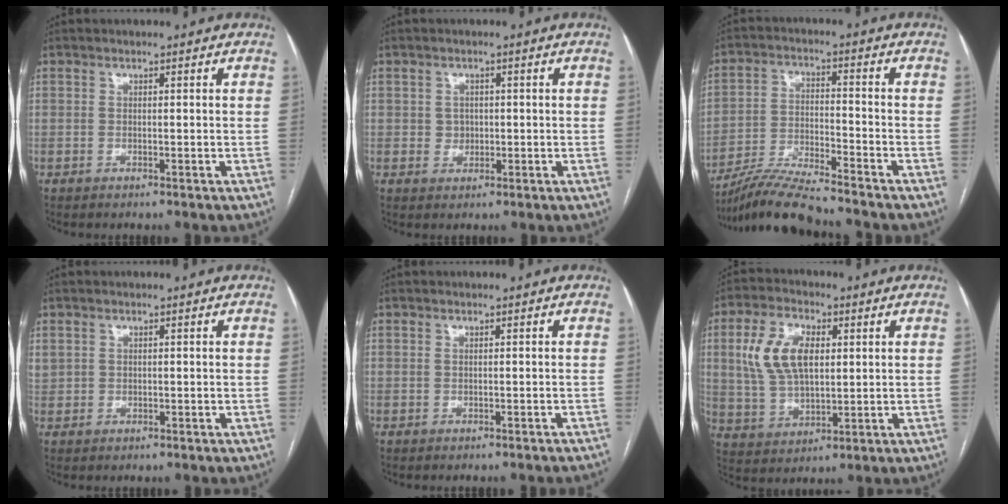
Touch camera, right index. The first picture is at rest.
{"total": 2.0, "force": [0.0, 1.9, 0.7], "torque": [-0.007, 0.003, 0.003]}
{"total": 10.1, "force": [-9.4, -0.5, 3.7], "torque": [-0.069, -0.013, -0.172]}
{"total": 1.9, "force": [0.6, 1.7, 0.6], "torque": [-0.020, 0.016, 0.019]}
{"total": 2.0, "force": [-1.7, -0.4, 0.9], "torque": [-0.009, 0.007, -0.020]}
{"total": 10.8, "force": [2.7, 5.9, 8.7], "torque": [-0.190, 0.019, 0.056]}